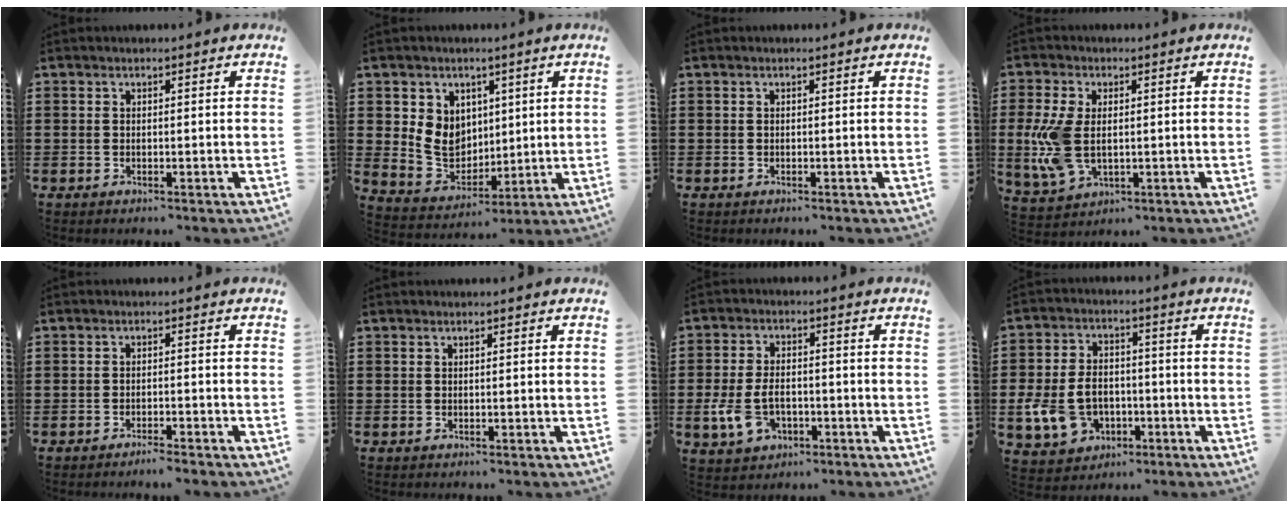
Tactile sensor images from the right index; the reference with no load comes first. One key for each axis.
{"total": 7.5, "fx": 1.7, "fy": 6.7, "fz": 2.7, "tx": -0.063, "ty": 0.007, "tz": 0.035}
{"total": 0.0}
{"total": 8.2, "fx": -0.3, "fy": 4.8, "fz": 6.6, "tx": -0.163, "ty": -0.002, "tz": -0.008}
{"total": 1.8, "fx": -1.7, "fy": -0.1, "fz": 0.6, "tx": -0.012, "ty": 0.001, "tz": -0.032}
{"total": 0.0}
{"total": 6.3, "fx": -2.0, "fy": 4.1, "fz": 4.3, "tx": -0.103, "ty": 0.003, "tz": -0.042}
{"total": 8.5, "fx": -2.2, "fy": 6.6, "fz": 4.9, "tx": -0.132, "ty": 0.013, "tz": -0.044}